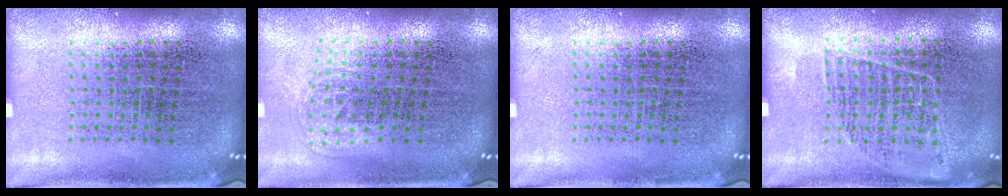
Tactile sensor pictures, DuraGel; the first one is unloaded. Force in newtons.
{"total": 1.0, "press": 0.7, "slide": 0.7}
{"total": 0.0}
{"total": 0.9, "press": 0.9, "slide": 0.3}